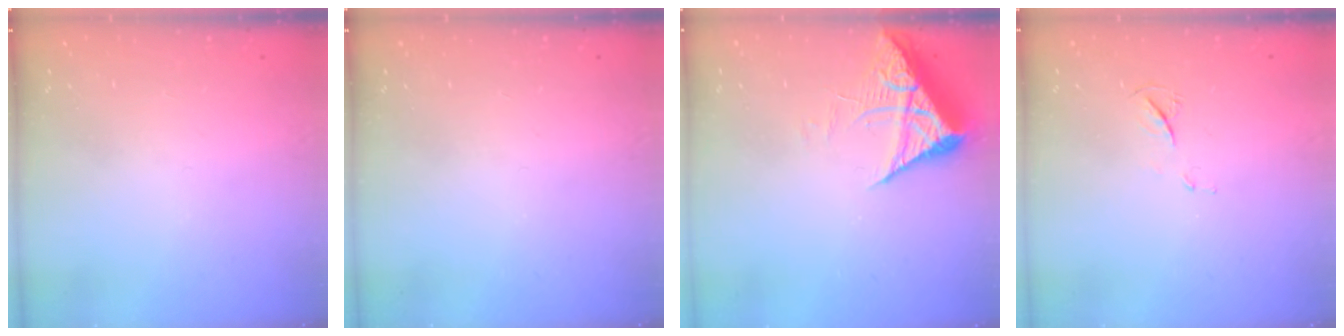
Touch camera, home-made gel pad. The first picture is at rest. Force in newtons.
{"total": 0.0}
{"total": 7.2, "press": 7.2, "slide": 0.8}
{"total": 4.5, "press": 4.5, "slide": 0.6}